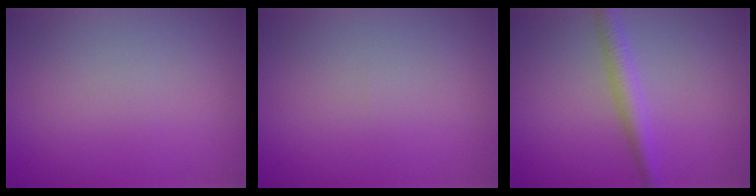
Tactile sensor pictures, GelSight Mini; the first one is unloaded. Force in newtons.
{"total": 0.0}
{"total": 2.7, "press": 2.7, "slide": 0.0}